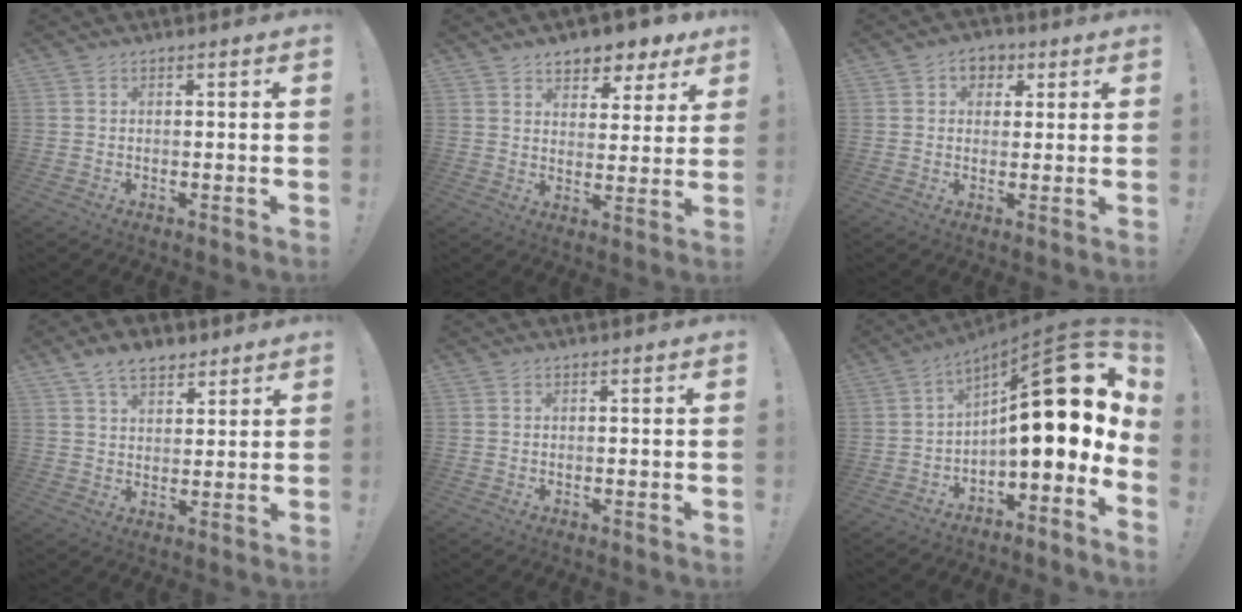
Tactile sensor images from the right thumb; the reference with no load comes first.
{"total": 7.1, "force": [5.4, 4.0, 2.3], "torque": [-0.020, -0.043, 0.099]}
{"total": 5.0, "force": [1.8, 4.0, 2.3], "torque": [-0.023, -0.002, 0.031]}
{"total": 8.0, "force": [5.6, 4.4, 3.7], "torque": [-0.060, -0.020, 0.107]}
{"total": 0.0}
{"total": 23.0, "force": [4.7, 7.7, 21.2], "torque": [-0.304, -0.030, 0.084]}